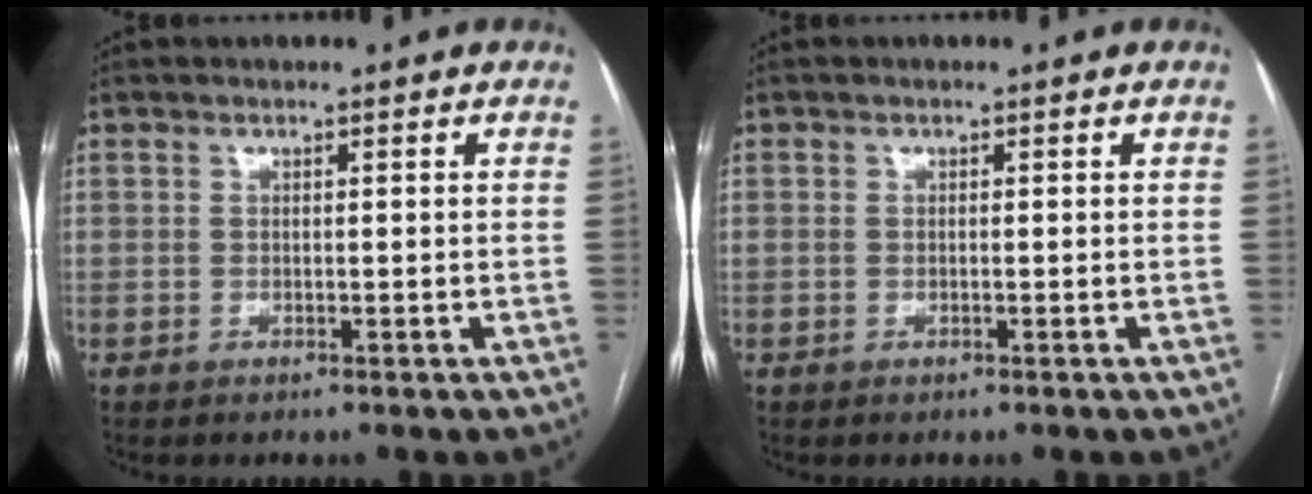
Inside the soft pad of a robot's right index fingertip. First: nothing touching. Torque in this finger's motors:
{"motor_torque": [-0.16, 0.28, -0.29, -0.07]}